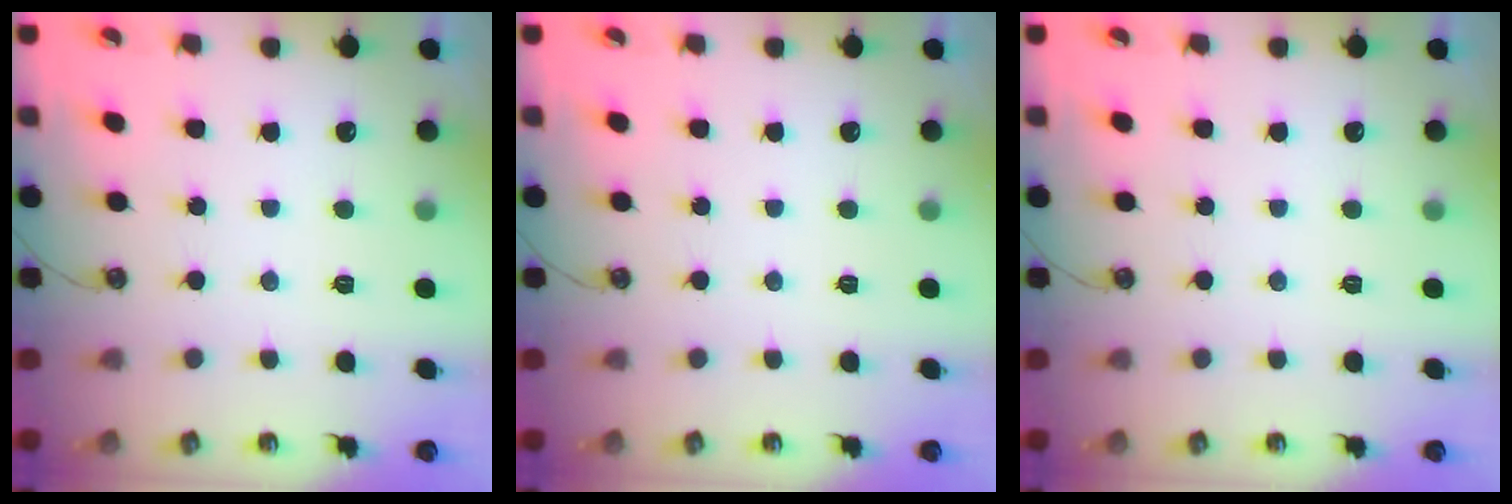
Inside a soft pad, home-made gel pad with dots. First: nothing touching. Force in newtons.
{"total": 0.0}
{"total": 0.0}